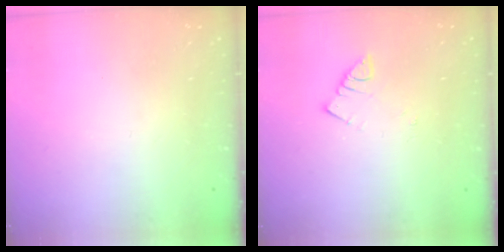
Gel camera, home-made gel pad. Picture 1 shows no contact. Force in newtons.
{"total": 3.1, "press": 3.1, "slide": 0.5}